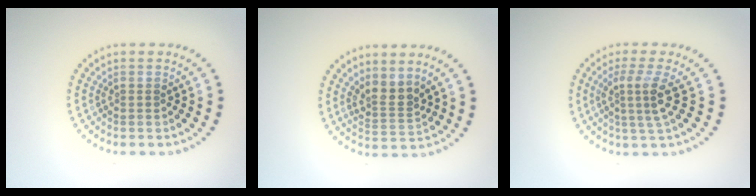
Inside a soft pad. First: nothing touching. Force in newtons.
{"total": 2.4, "press": 1.8, "slide": 1.7}
{"total": 3.0, "press": 2.1, "slide": 2.1}